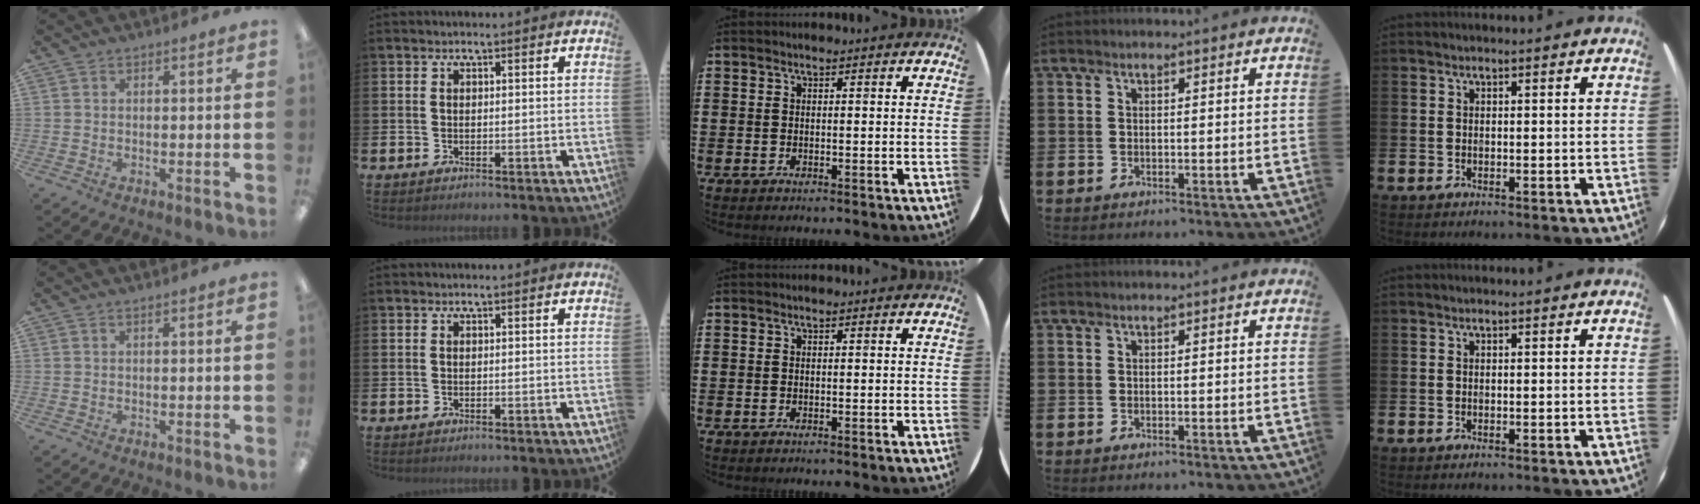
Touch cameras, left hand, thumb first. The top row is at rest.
{}